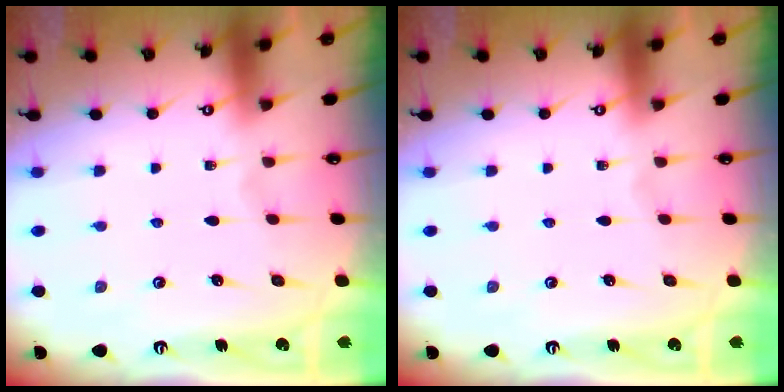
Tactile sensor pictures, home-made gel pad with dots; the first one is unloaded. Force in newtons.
{"total": 0.0}